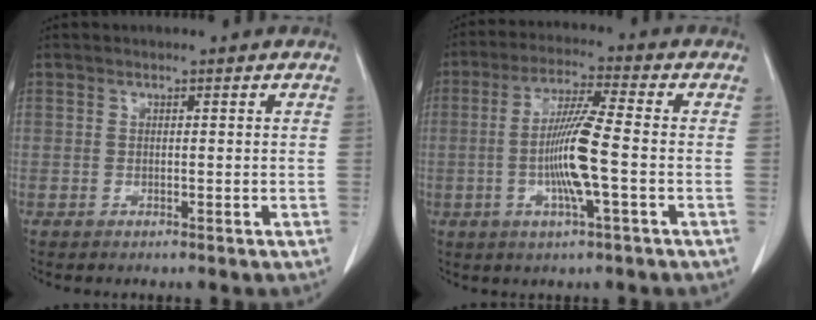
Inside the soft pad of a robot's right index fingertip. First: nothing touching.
{"total": 9.8, "force": [-1.7, -0.1, 9.7], "torque": [-0.189, -0.005, -0.036]}